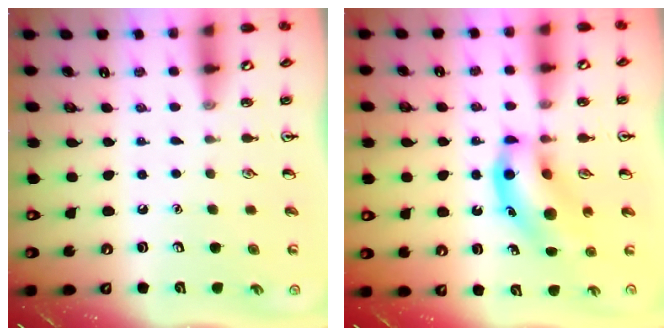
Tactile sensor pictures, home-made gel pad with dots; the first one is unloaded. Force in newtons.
{"total": 12.0, "press": 11.5, "slide": 3.5}